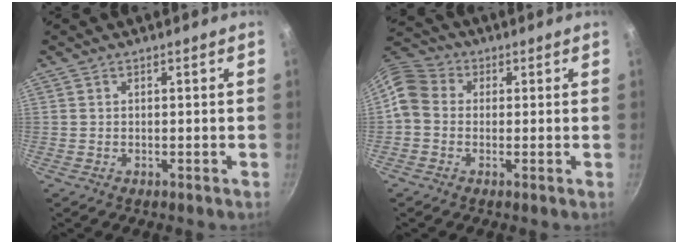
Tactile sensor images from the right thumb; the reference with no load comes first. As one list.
[{"total": 7.3, "force": [-0.1, 6.2, 3.9], "torque": [-0.065, 0.019, -0.022]}]